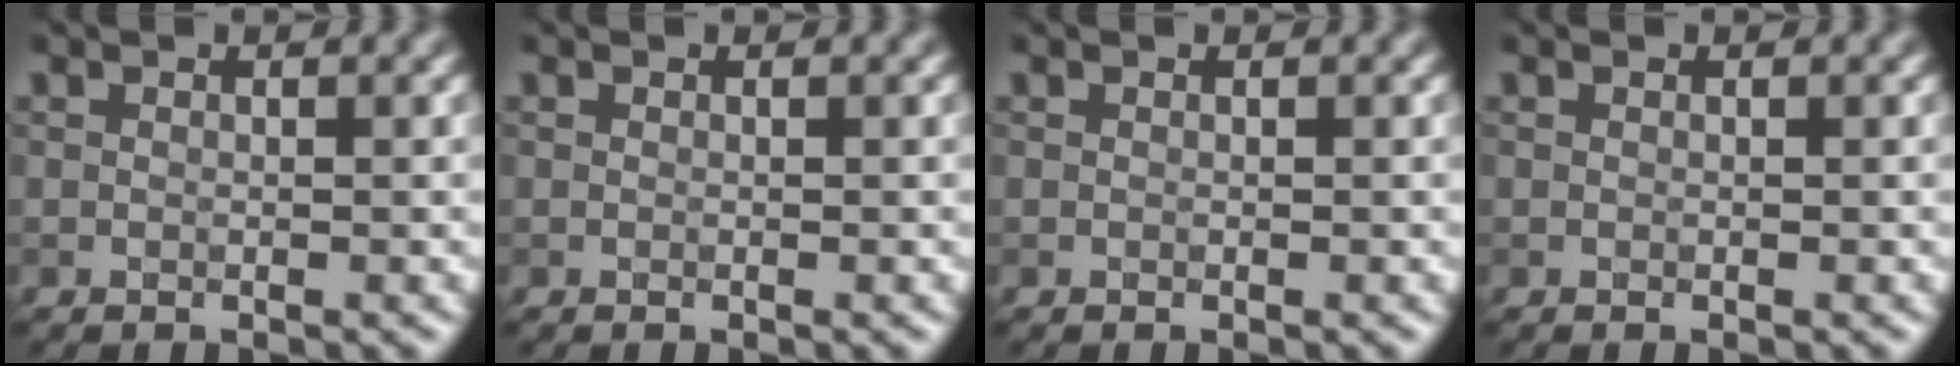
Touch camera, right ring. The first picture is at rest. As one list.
[{"total": 0.0}, {"total": 0.0}, {"total": 0.0}]